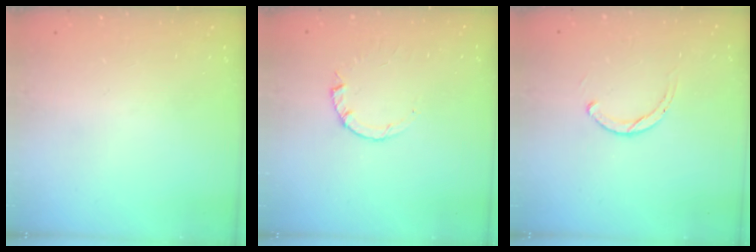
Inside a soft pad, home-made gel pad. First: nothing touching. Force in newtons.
{"total": 1.0, "press": 0.9, "slide": 0.3}
{"total": 1.9, "press": 1.9, "slide": 0.2}